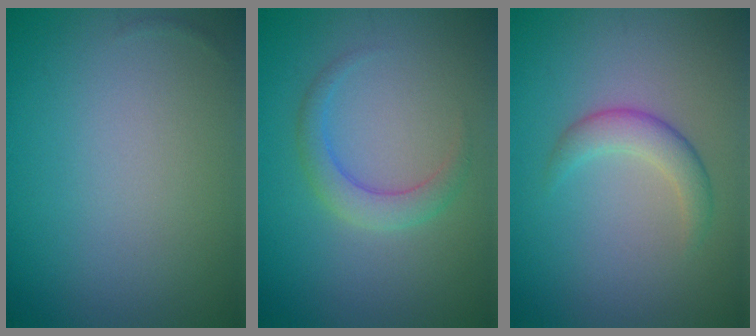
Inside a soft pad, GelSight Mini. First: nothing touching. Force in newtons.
{"total": 2.4, "press": 2.4, "slide": 0.0}
{"total": 2.5, "press": 2.5, "slide": 0.0}